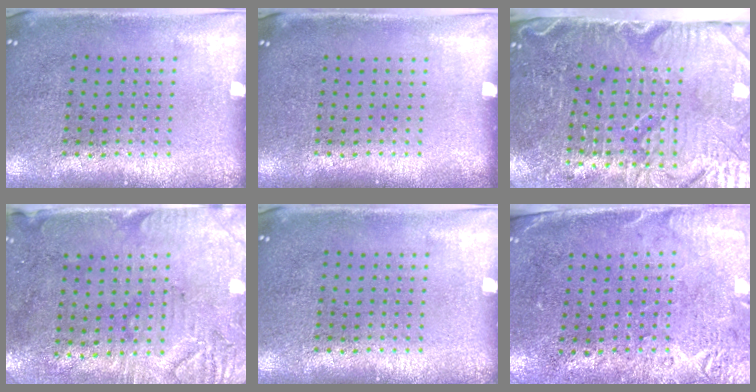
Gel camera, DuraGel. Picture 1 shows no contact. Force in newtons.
{"total": 0.0}
{"total": 5.1, "press": 4.3, "slide": 2.7}
{"total": 3.1, "press": 2.5, "slide": 1.7}
{"total": 0.0}
{"total": 2.7, "press": 2.3, "slide": 1.4}